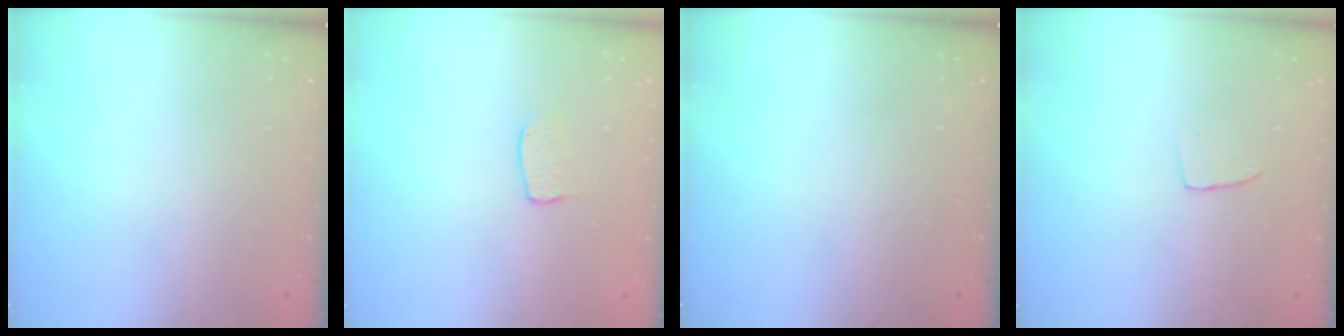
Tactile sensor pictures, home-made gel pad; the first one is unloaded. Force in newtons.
{"total": 4.8, "press": 4.8, "slide": 0.3}
{"total": 0.0}
{"total": 2.9, "press": 2.9, "slide": 0.2}